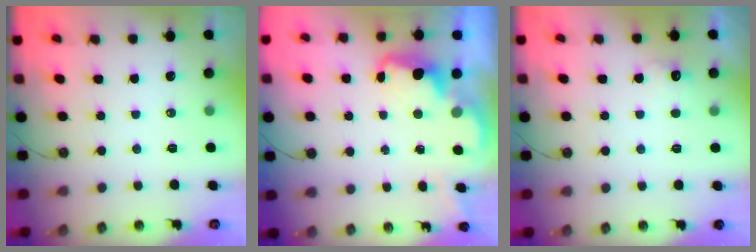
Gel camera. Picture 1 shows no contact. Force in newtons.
{"total": 2.5, "press": 2.4, "slide": 0.5}
{"total": 4.3, "press": 4.2, "slide": 1.0}